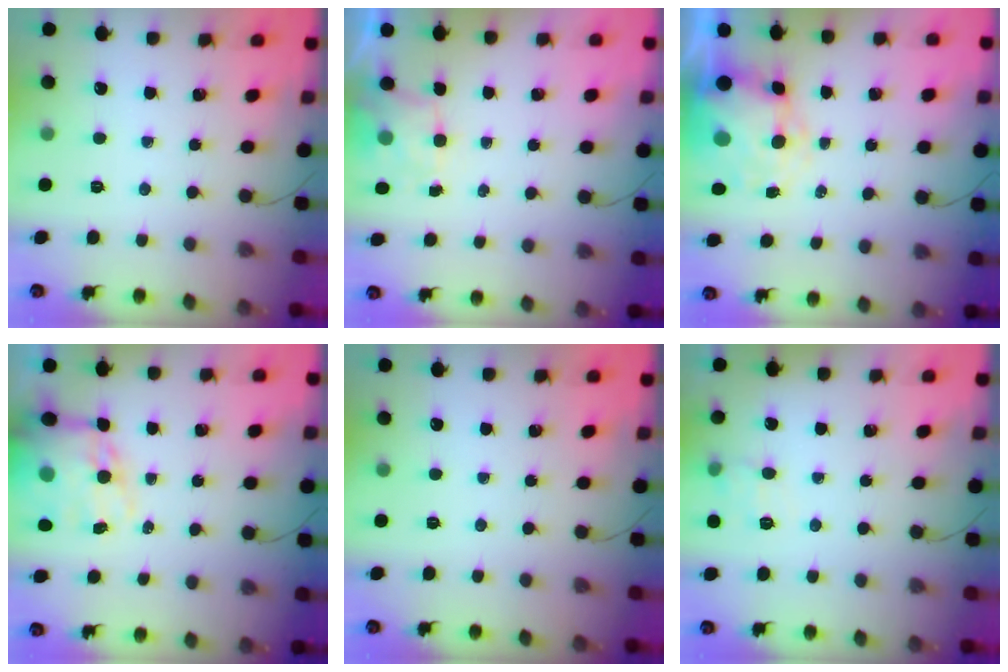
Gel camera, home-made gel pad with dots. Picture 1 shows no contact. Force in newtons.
{"total": 1.8, "press": 1.5, "slide": 1.0}
{"total": 9.1, "press": 8.9, "slide": 1.9}
{"total": 15.5, "press": 15.1, "slide": 3.6}
{"total": 0.0}
{"total": 6.1, "press": 5.6, "slide": 2.3}